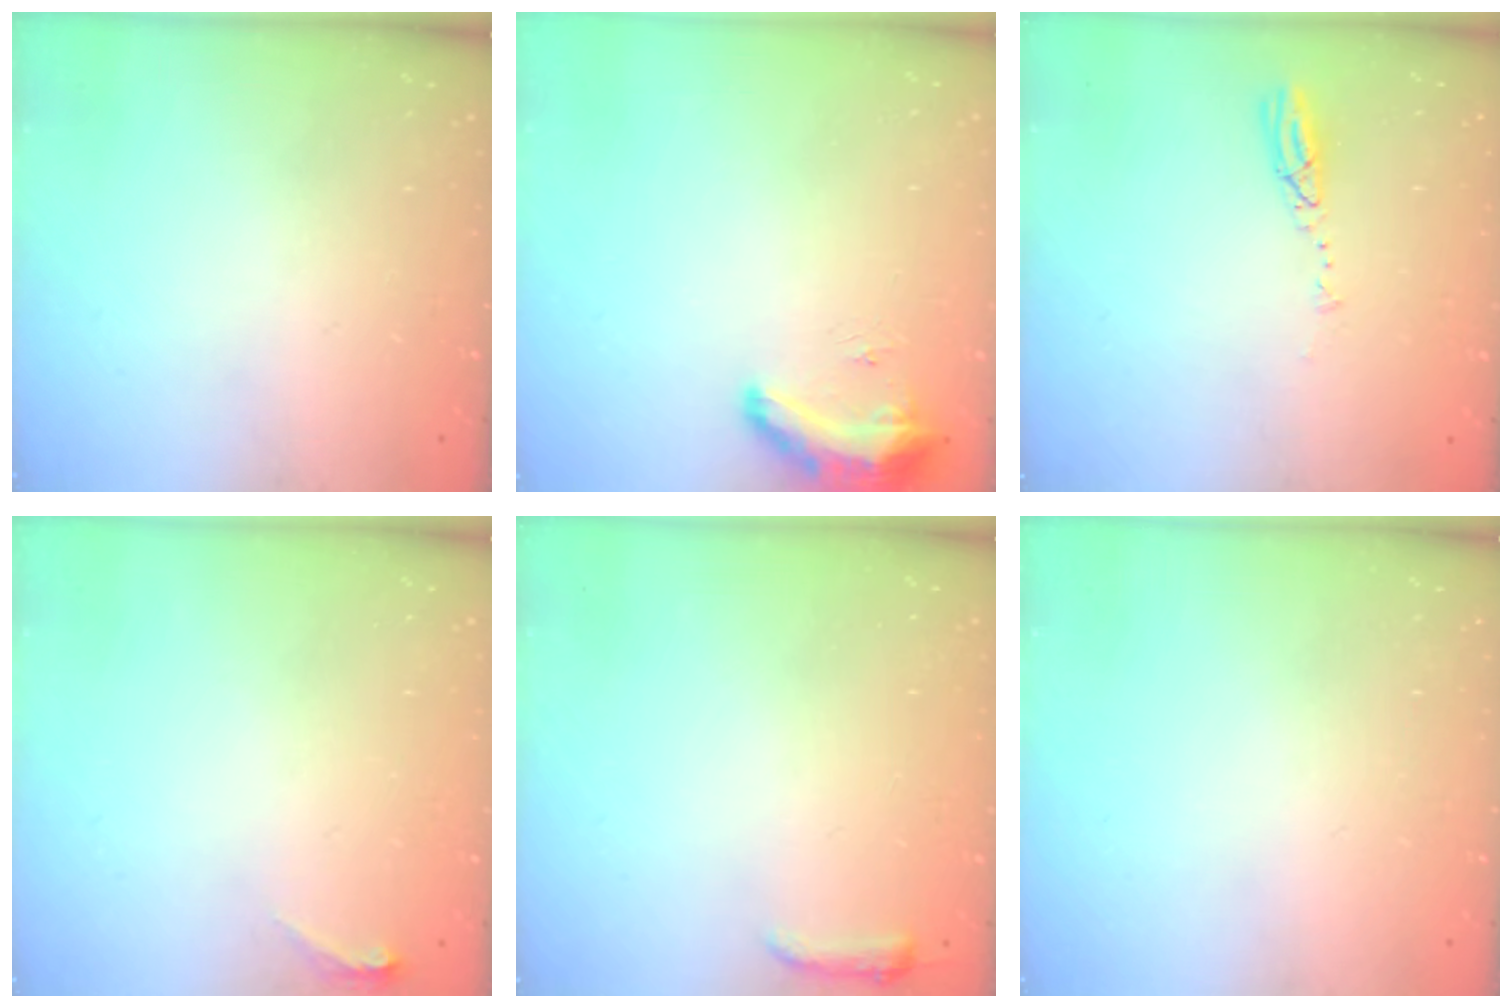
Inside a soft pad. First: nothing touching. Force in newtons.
{"total": 16.1, "press": 10.6, "slide": 12.1}
{"total": 3.7, "press": 3.7, "slide": 0.4}
{"total": 3.7, "press": 3.4, "slide": 1.5}
{"total": 3.6, "press": 3.5, "slide": 0.6}
{"total": 0.0}